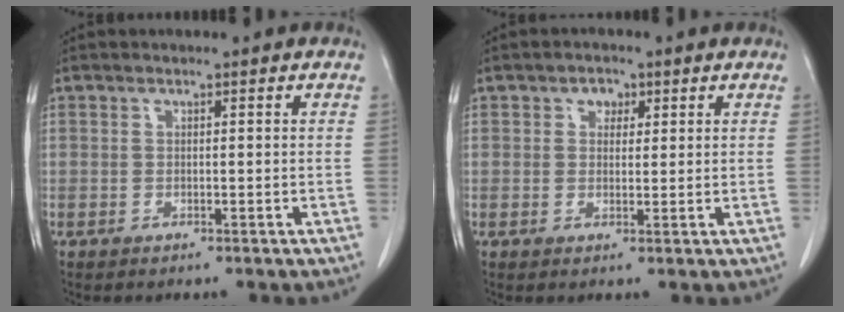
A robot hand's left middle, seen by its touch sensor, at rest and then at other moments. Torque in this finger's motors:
{"motor_torque": [0.14, -0.07, -0.02, 0.01]}